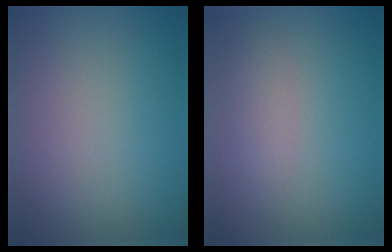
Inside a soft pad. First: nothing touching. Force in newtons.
{"total": 1.8, "press": 1.8, "slide": 0.0}